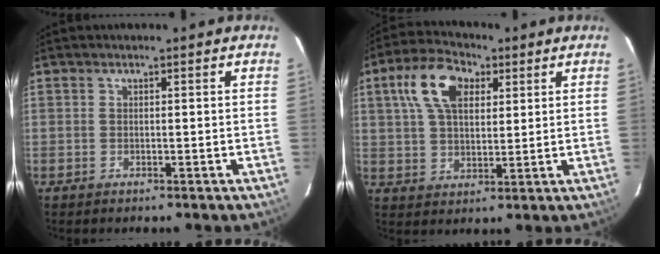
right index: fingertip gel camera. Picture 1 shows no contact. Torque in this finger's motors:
{"motor_torque": [1.28, 0.53, 0.45, 0.09]}